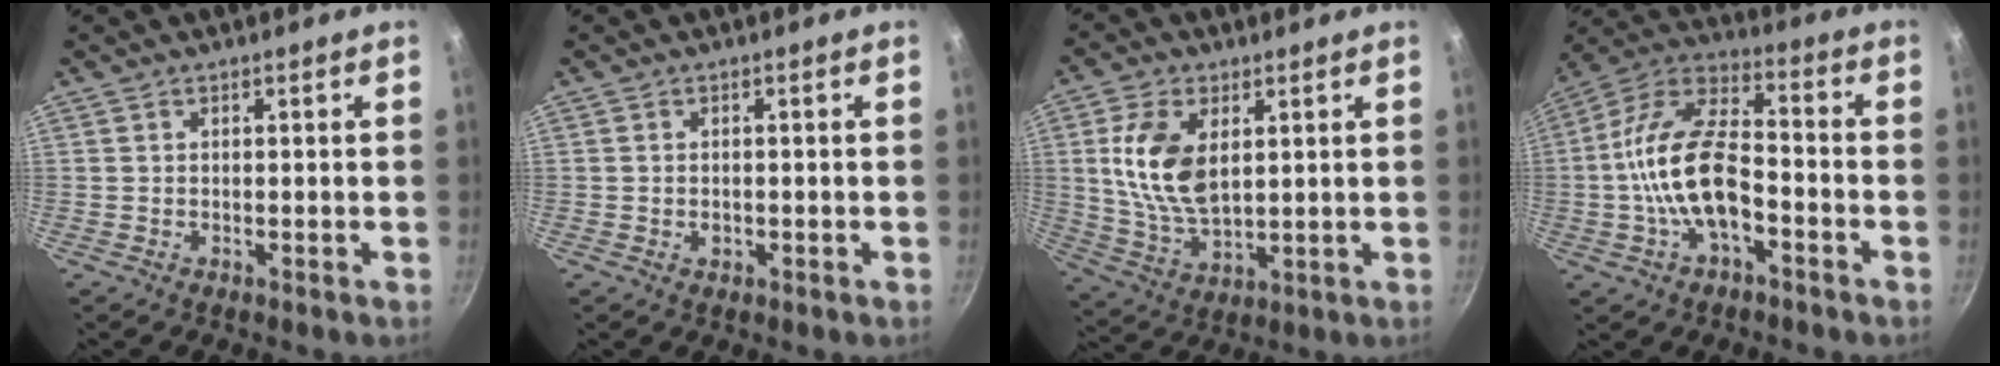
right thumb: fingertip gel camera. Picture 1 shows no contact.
{"total": 1.3, "force": [-0.3, 0.9, 0.8], "torque": [-0.012, 0.002, -0.005]}
{"total": 12.5, "force": [3.0, 7.1, 9.9], "torque": [-0.185, -0.018, 0.064]}
{"total": 16.6, "force": [-4.2, 8.5, 13.7], "torque": [-0.237, 0.049, -0.092]}